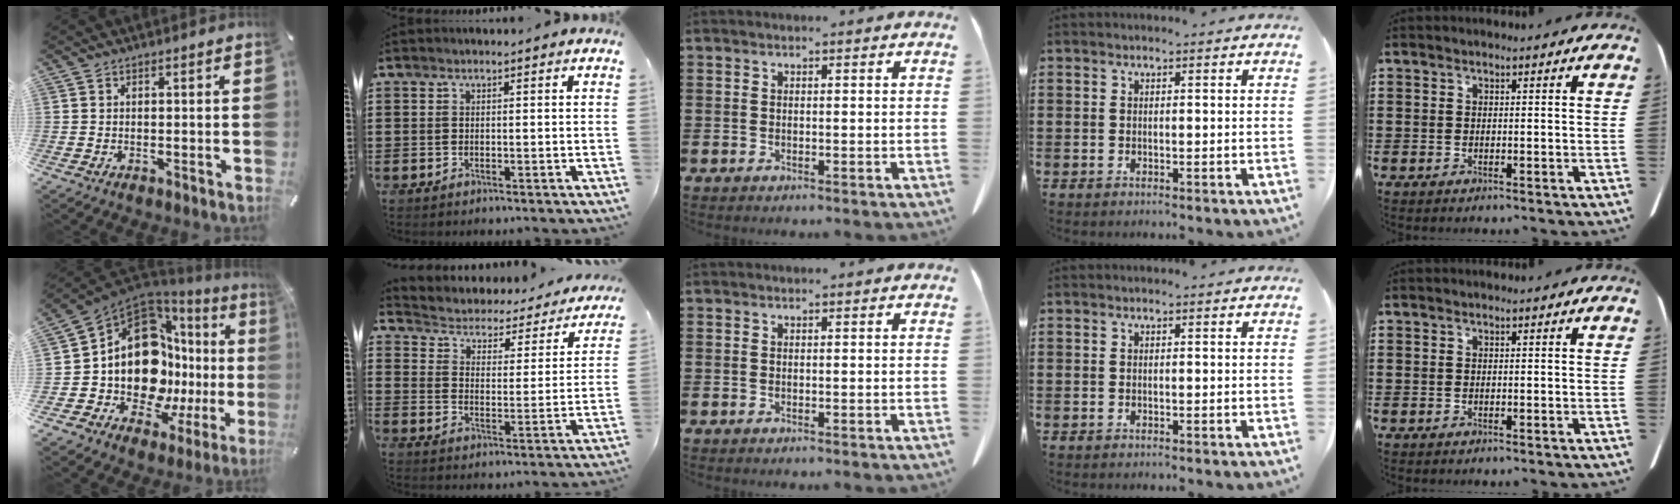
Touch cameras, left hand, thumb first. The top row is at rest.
{"thumb": {"total": 20.3, "force": [0.0, 14.3, 14.4], "torque": [-0.240, -0.057, 0.017]}, "index": {"total": 2.2, "force": [2.0, 0.8, 0.2], "torque": [-0.022, -0.025, 0.022]}}